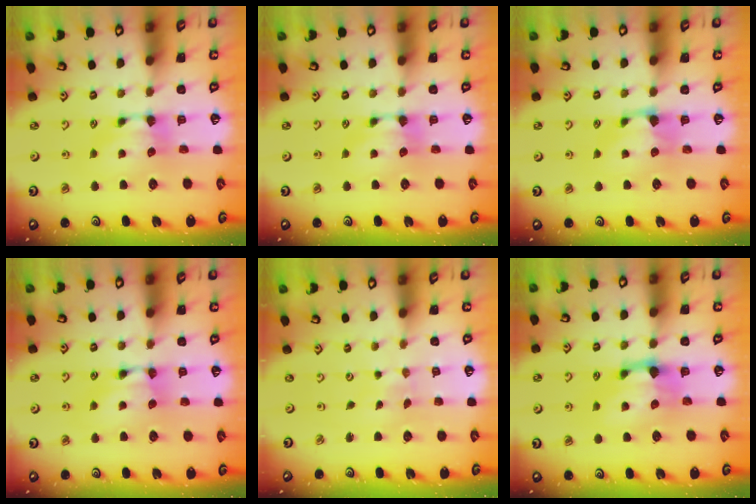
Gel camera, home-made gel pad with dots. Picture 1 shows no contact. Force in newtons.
{"total": 0.0}
{"total": 0.9, "press": 0.5, "slide": 0.7}
{"total": 1.7, "press": 1.6, "slide": 0.2}
{"total": 5.5, "press": 5.5, "slide": 0.4}
{"total": 2.1, "press": 1.6, "slide": 1.4}